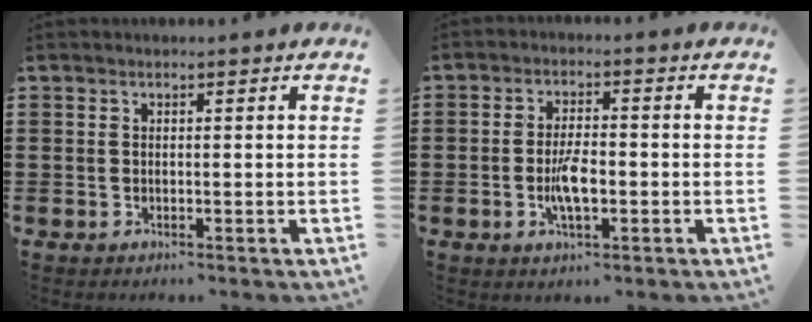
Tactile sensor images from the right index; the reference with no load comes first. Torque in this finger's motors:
{"motor_torque": [1.92, 0.22, 0.72, 0.19]}